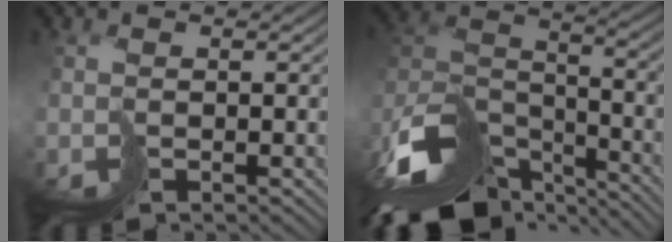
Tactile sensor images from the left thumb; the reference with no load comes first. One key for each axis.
{"total": 15.9, "fx": -12.4, "fy": 6.1, "fz": 7.8, "tx": -0.202, "ty": -0.035, "tz": -0.201}